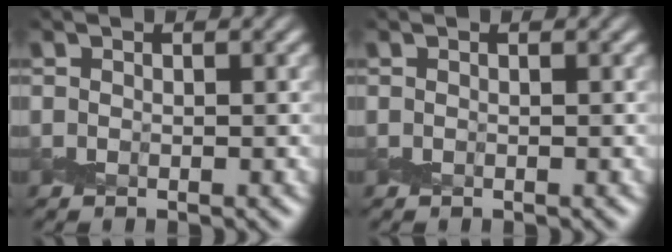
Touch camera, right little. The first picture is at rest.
{"total": 0.0}